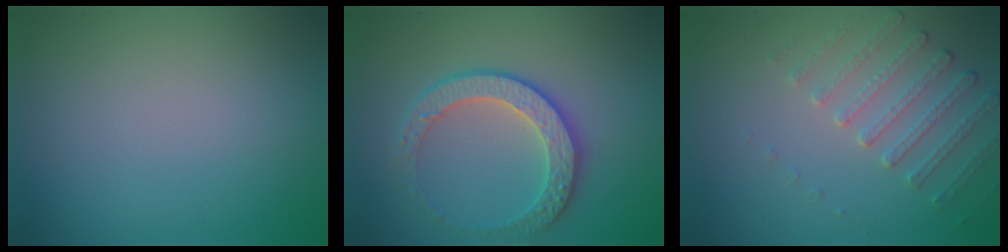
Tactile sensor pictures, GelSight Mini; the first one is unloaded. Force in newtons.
{"total": 3.7, "press": 3.6, "slide": 0.9}
{"total": 2.2, "press": 1.8, "slide": 1.2}